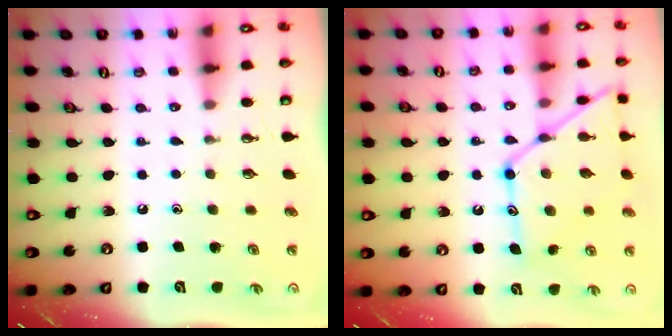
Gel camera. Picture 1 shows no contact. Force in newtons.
{"total": 16.6, "press": 16.5, "slide": 1.4}